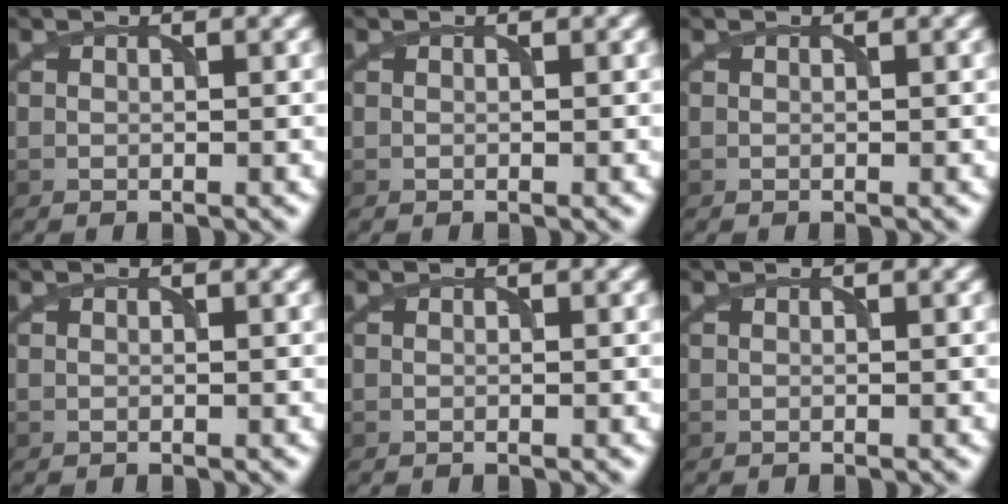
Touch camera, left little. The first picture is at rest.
{"total": 0.0}
{"total": 0.0}
{"total": 0.0}
{"total": 0.0}
{"total": 0.0}